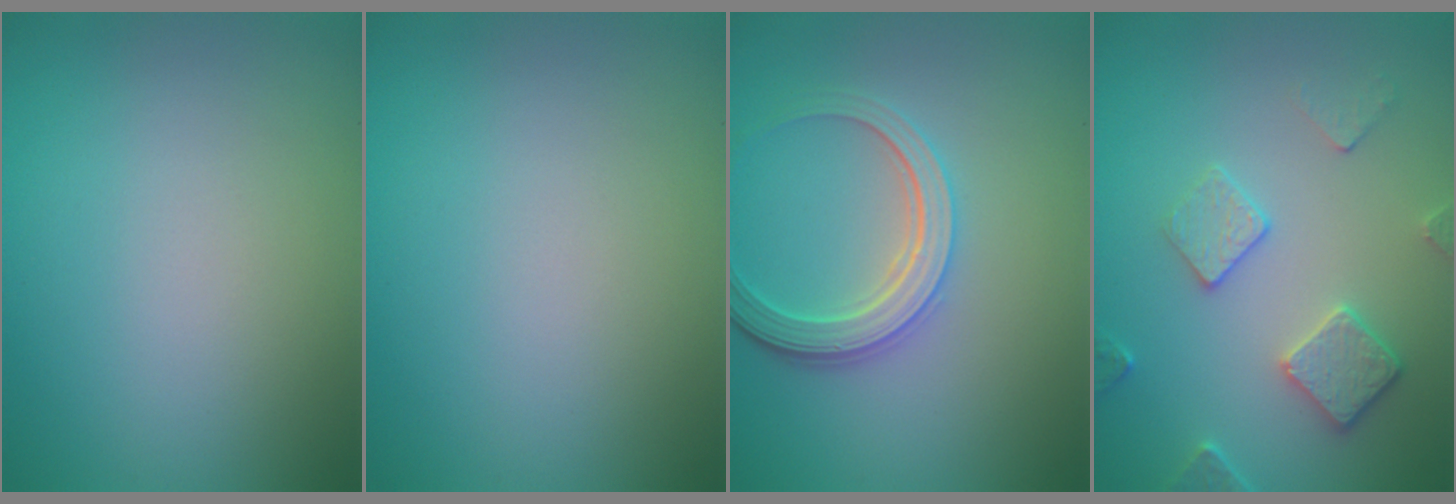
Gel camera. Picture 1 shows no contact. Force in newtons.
{"total": 0.0}
{"total": 4.2, "press": 3.4, "slide": 2.4}
{"total": 3.7, "press": 3.2, "slide": 1.8}